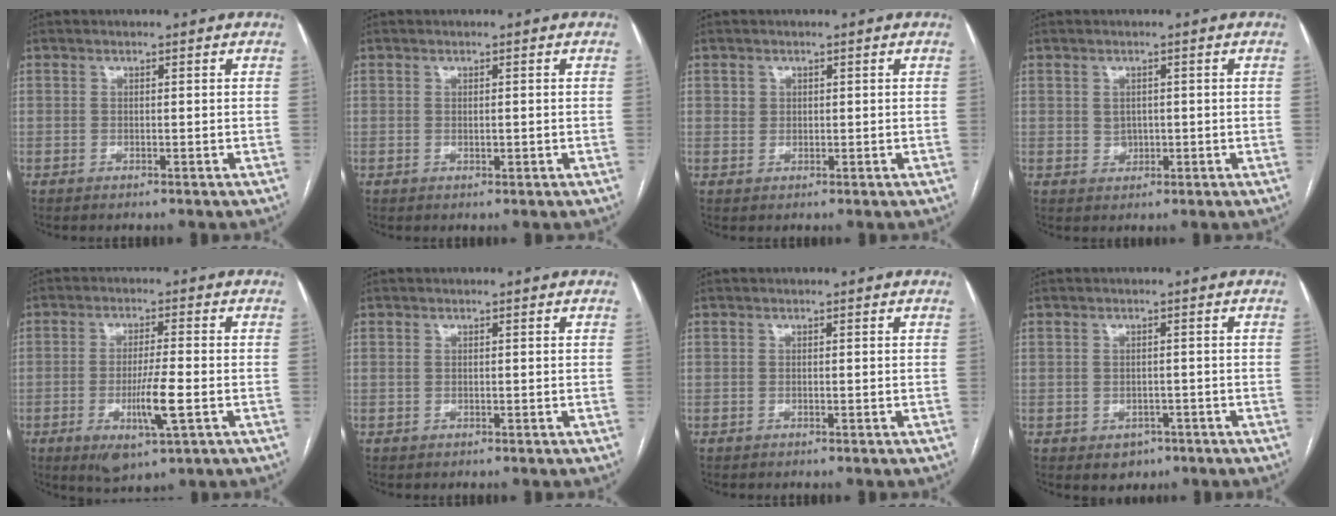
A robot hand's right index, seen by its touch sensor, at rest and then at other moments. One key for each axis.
{"total": 0.6, "fx": 0.0, "fy": 0.2, "fz": 0.5, "tx": -0.007, "ty": -0.001, "tz": 0.002}
{"total": 1.3, "fx": 0.5, "fy": 1.2, "fz": 0.1, "tx": 0.010, "ty": 0.001, "tz": 0.005}
{"total": 1.8, "fx": 0.1, "fy": 1.6, "fz": 0.8, "tx": -0.014, "ty": 0.000, "tz": 0.006}
{"total": 8.1, "fx": -2.5, "fy": 0.8, "fz": 7.6, "tx": -0.139, "ty": -0.018, "tz": -0.040}
{"total": 0.0}
{"total": 0.0}
{"total": 3.1, "fx": -1.4, "fy": 2.5, "fz": 1.1, "tx": -0.007, "ty": 0.004, "tz": -0.007}